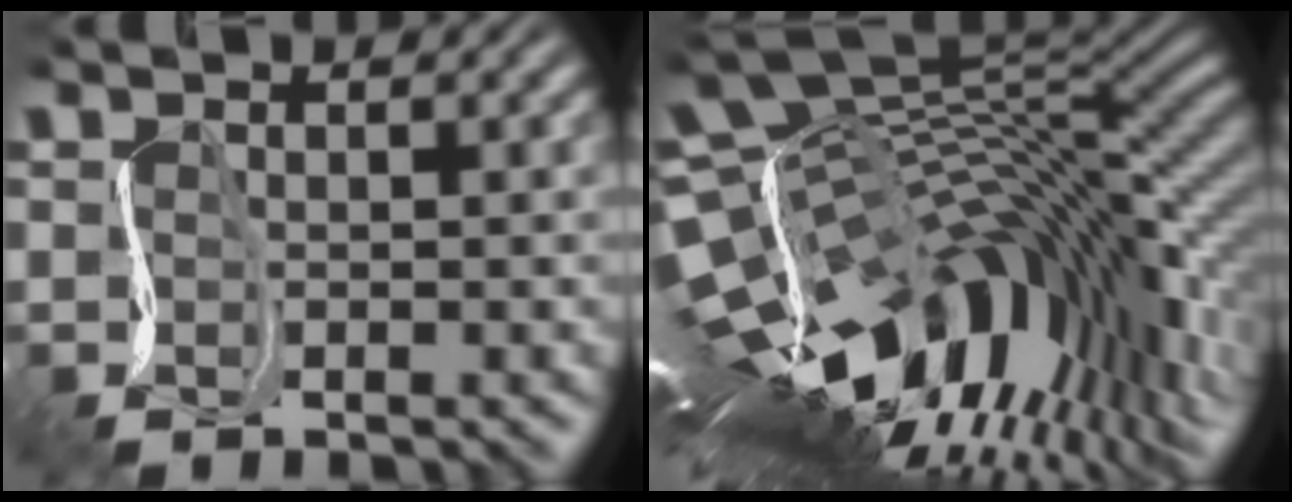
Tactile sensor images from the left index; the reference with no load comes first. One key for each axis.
{"total": 16.5, "fx": -4.1, "fy": 8.3, "fz": 13.6, "tx": -0.249, "ty": 0.012, "tz": -0.081}